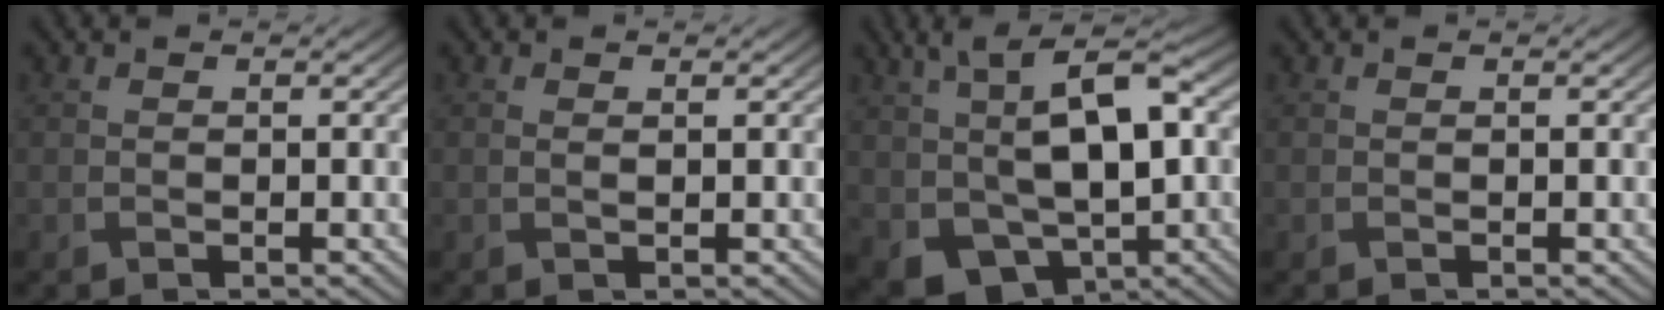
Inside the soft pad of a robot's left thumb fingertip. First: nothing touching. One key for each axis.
{"total": 0.8, "fx": 0.3, "fy": 0.3, "fz": 0.8, "tx": -0.017, "ty": -0.004, "tz": 0.008}
{"total": 15.2, "fx": -0.3, "fy": 9.2, "fz": 12.1, "tx": -0.215, "ty": -0.010, "tz": 0.003}
{"total": 0.0}